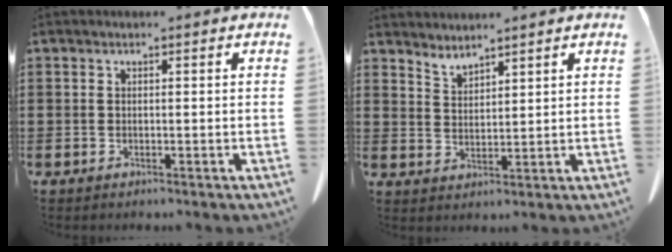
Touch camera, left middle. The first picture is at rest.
{"total": 2.8, "force": [2.8, 0.0, 0.0], "torque": [-0.009, -0.012, 0.054]}